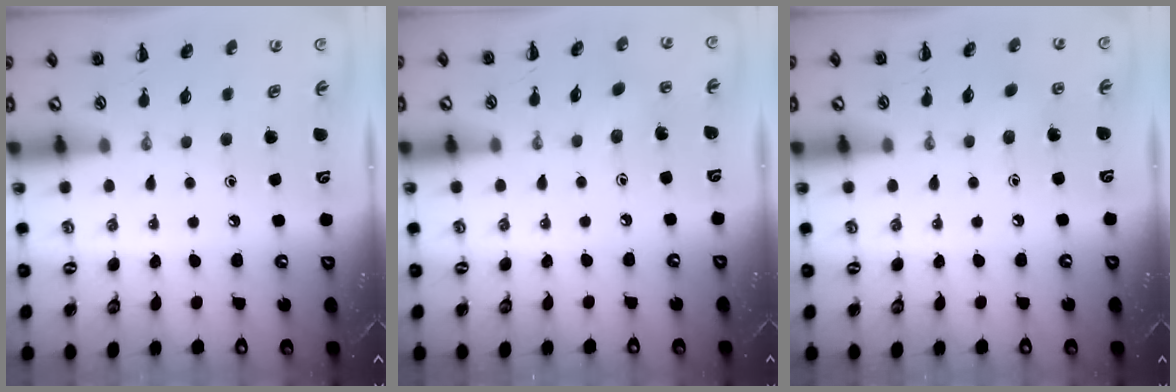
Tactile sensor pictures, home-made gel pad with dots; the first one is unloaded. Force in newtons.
{"total": 2.8, "press": 2.6, "slide": 0.9}
{"total": 5.2, "press": 4.9, "slide": 1.7}